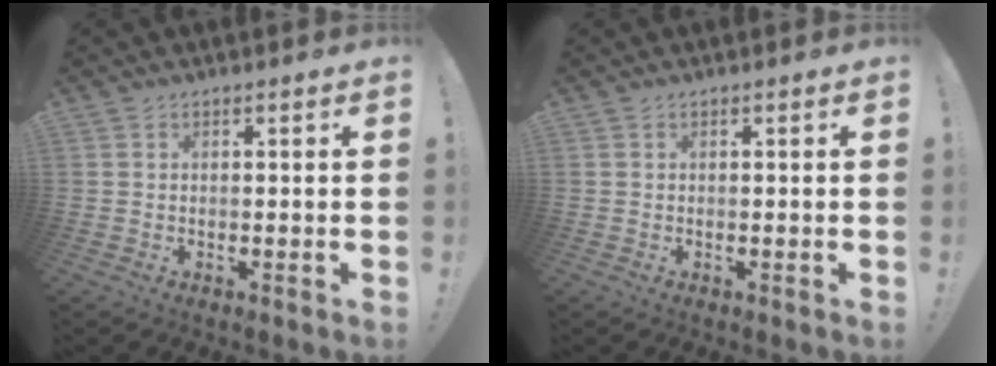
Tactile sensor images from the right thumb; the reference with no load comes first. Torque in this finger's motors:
{"motor_torque": [0.00, 0.00, 0.00, 0.00, 0.00]}